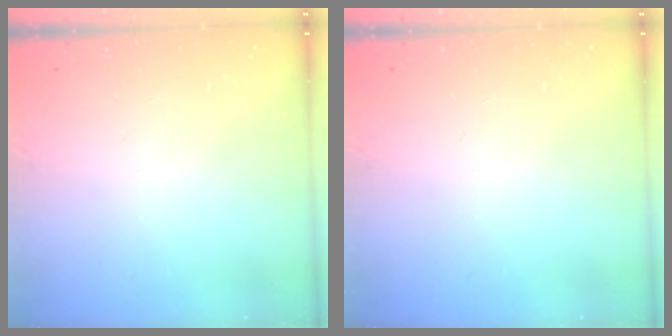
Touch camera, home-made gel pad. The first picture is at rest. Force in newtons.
{"total": 0.0}